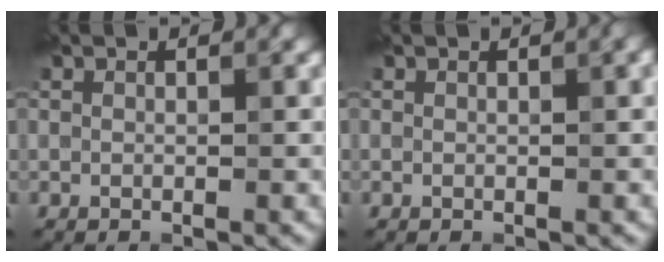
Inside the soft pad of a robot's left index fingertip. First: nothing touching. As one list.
[{"total": 0.8, "force": [0.1, 0.1, 0.8], "torque": [-0.011, 0.002, -0.001]}]